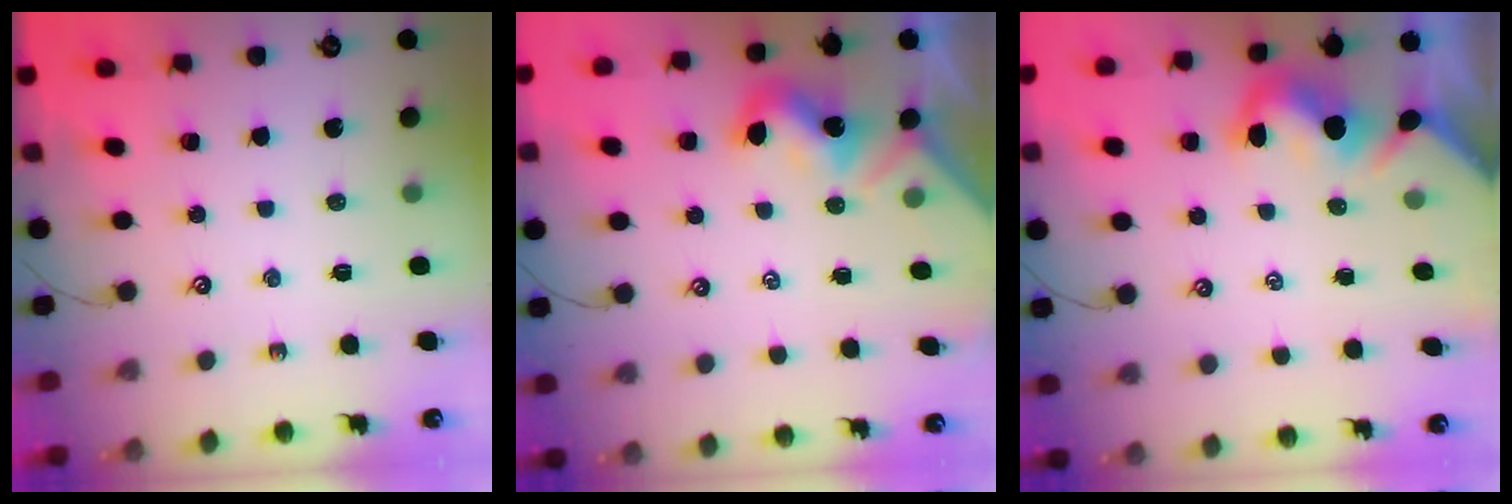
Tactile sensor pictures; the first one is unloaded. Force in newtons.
{"total": 1.9, "press": 1.9, "slide": 0.3}
{"total": 1.7, "press": 1.7, "slide": 0.4}